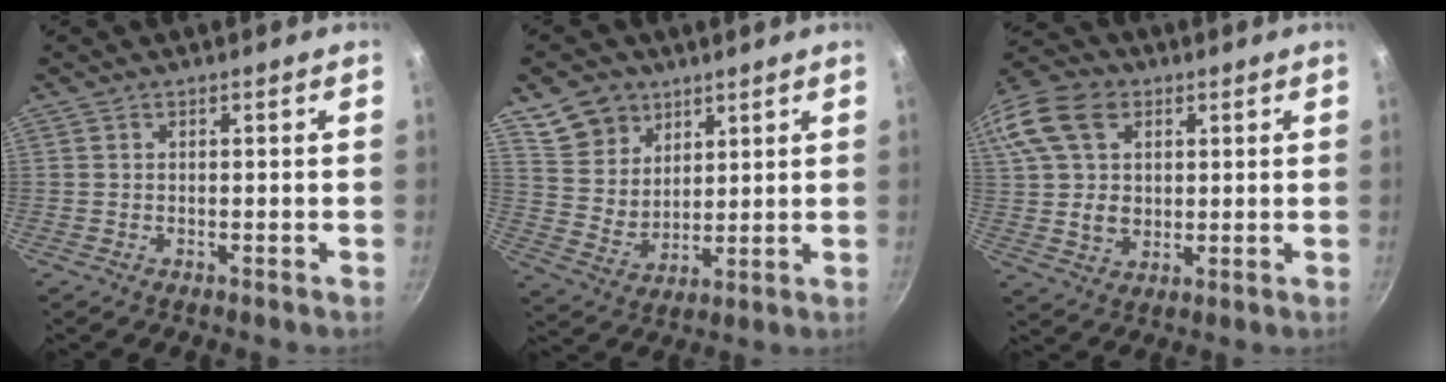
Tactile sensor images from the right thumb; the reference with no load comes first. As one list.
[{"total": 10.2, "force": [6.1, 7.5, 3.3], "torque": [-0.032, -0.025, 0.124]}, {"total": 19.7, "force": [6.4, 14.8, 11.4], "torque": [-0.243, 0.020, 0.113]}]